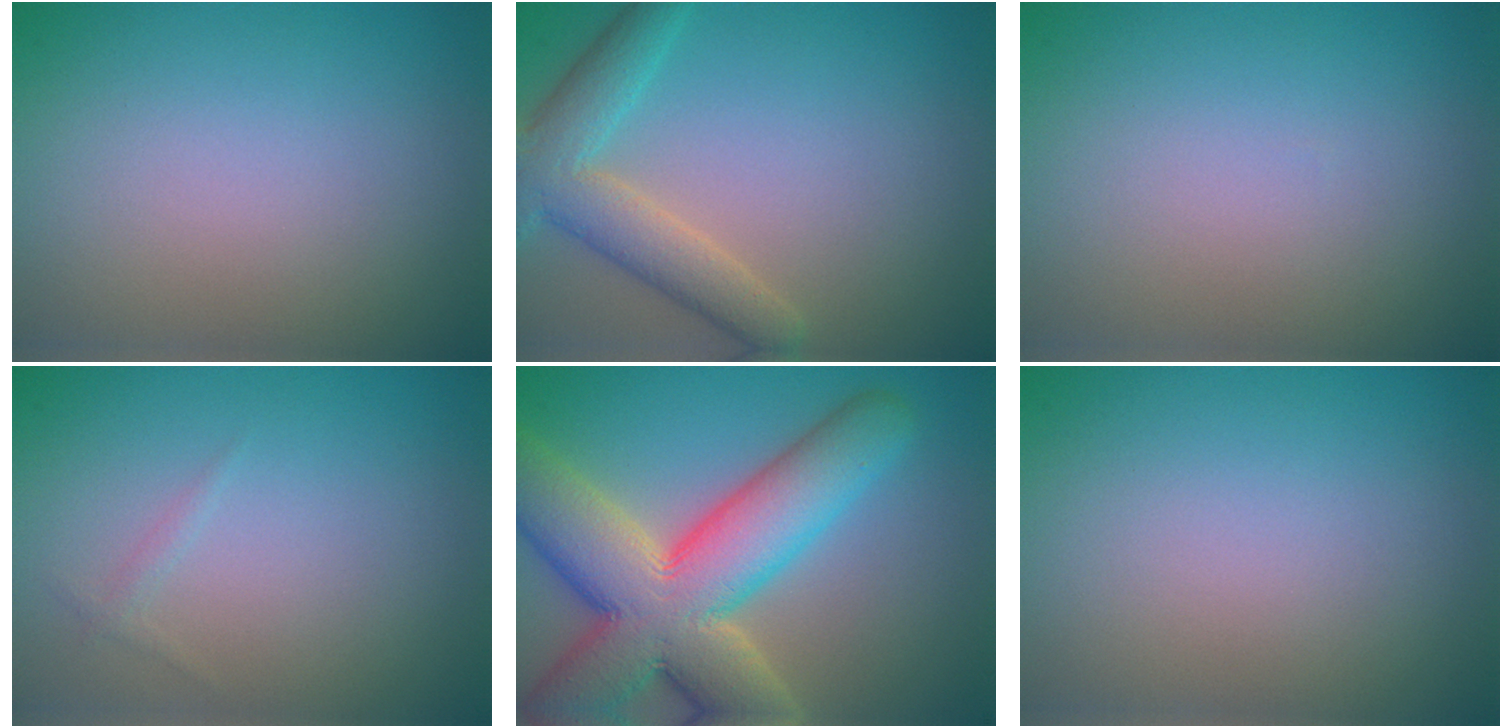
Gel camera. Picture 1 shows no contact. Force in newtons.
{"total": 4.9, "press": 4.9, "slide": 0.3}
{"total": 0.0}
{"total": 0.5, "press": 0.5, "slide": 0.1}
{"total": 12.9, "press": 12.9, "slide": 0.8}
{"total": 0.0}